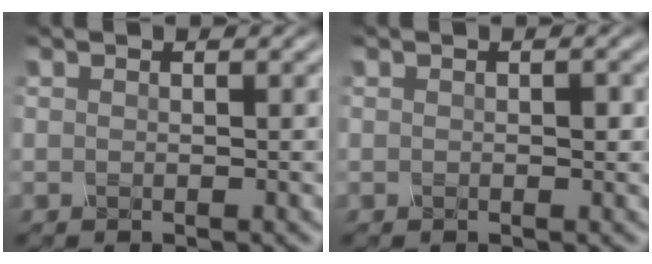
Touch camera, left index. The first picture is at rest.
{"total": 0.6, "force": [-0.1, 0.3, 0.5], "torque": [-0.006, 0.000, -0.001]}